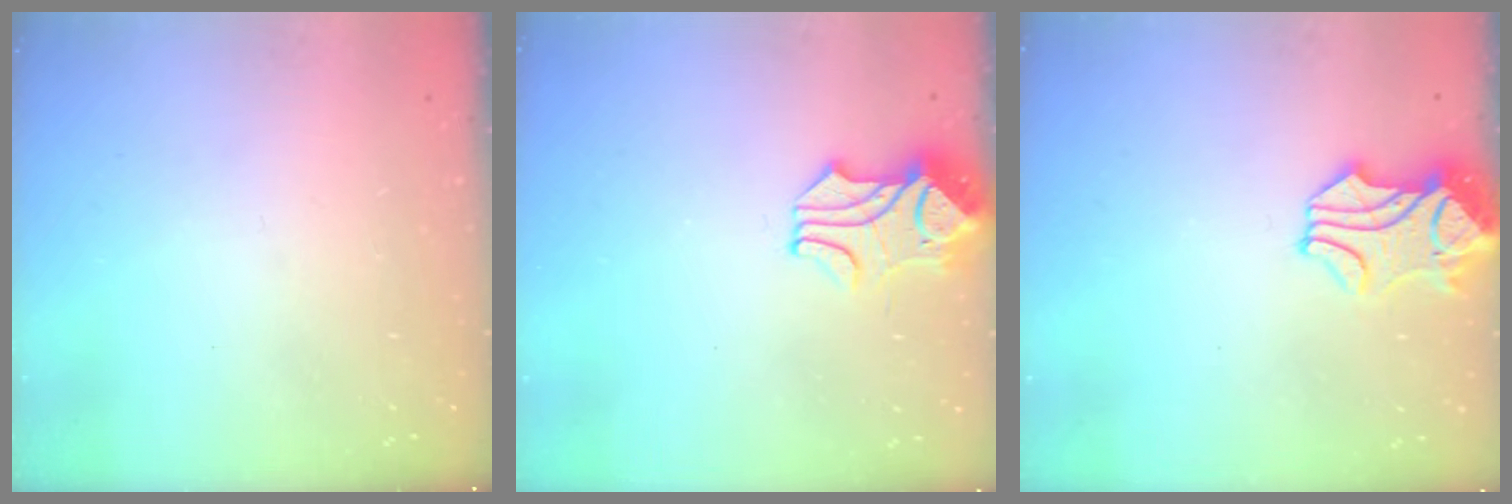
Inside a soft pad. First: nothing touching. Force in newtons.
{"total": 2.0, "press": 1.8, "slide": 0.8}
{"total": 1.0, "press": 0.4, "slide": 0.9}